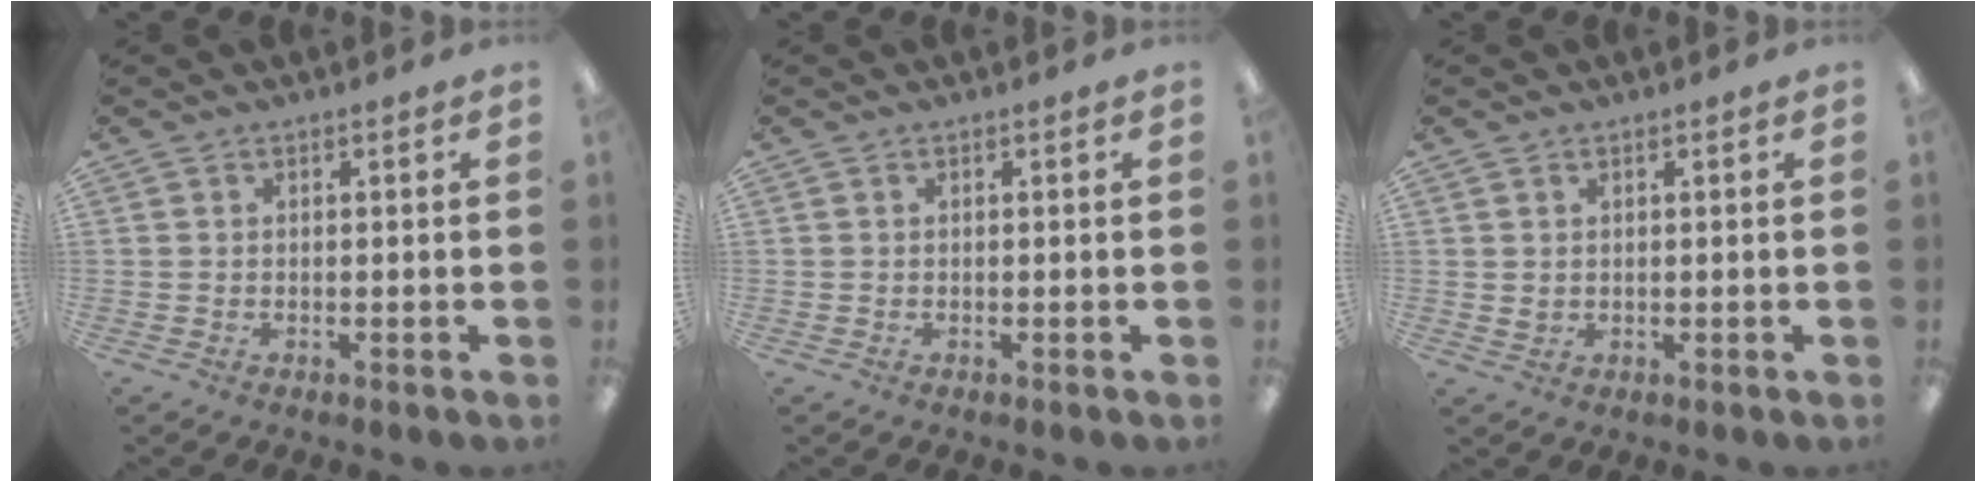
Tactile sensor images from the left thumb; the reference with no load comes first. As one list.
[{"total": 0.0}, {"total": 1.2, "force": [0.8, 0.9, 0.3], "torque": [-0.007, 0.002, 0.014]}]